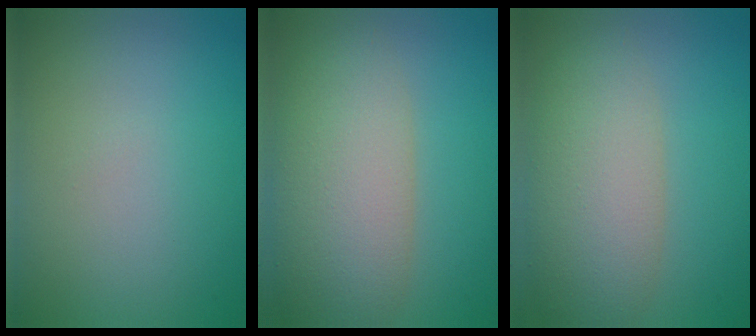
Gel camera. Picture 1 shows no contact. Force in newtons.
{"total": 8.4, "press": 8.4, "slide": 0.5}
{"total": 6.8, "press": 6.8, "slide": 0.5}